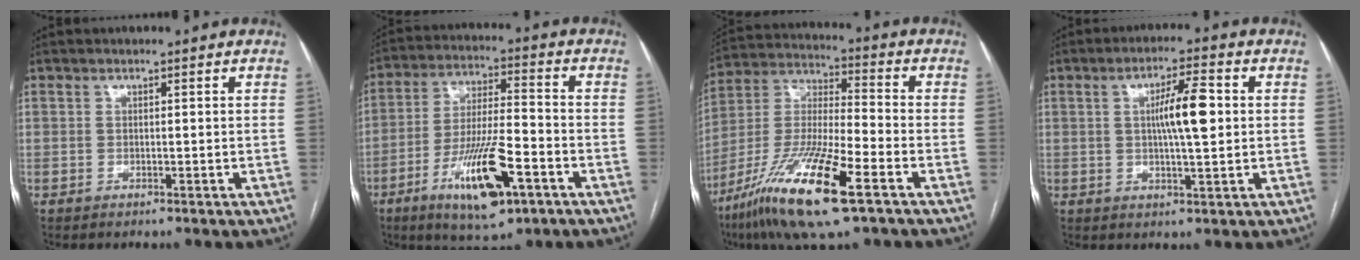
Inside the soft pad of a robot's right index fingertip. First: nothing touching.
{"total": 14.2, "force": [-6.6, 3.1, 12.2], "torque": [-0.231, -0.013, -0.107]}
{"total": 18.8, "force": [-10.0, 2.4, 15.8], "torque": [-0.335, -0.039, -0.185]}
{"total": 7.4, "force": [0.9, 1.0, 7.2], "torque": [-0.126, 0.010, 0.014]}